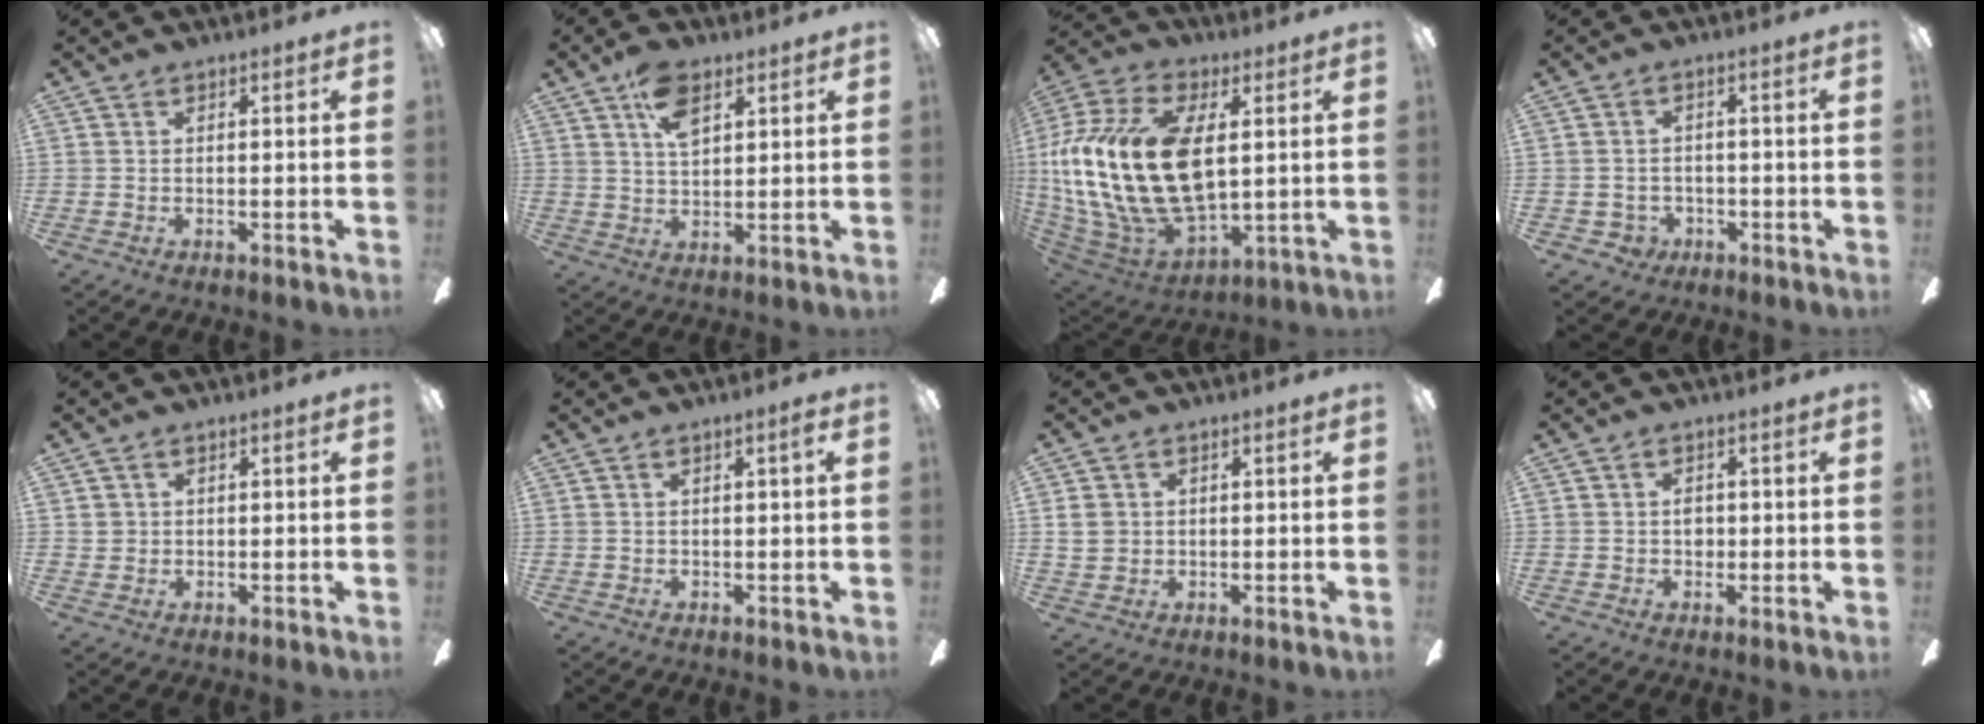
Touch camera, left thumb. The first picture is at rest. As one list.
[{"total": 8.2, "force": [4.3, 4.3, 5.5], "torque": [-0.094, -0.003, 0.076]}, {"total": 25.7, "force": [3.1, 14.3, 21.1], "torque": [-0.472, -0.007, 0.057]}, {"total": 3.1, "force": [-1.0, 2.8, 0.7], "torque": [-0.014, 0.004, -0.019]}, {"total": 1.6, "force": [0.4, 1.5, 0.3], "torque": [-0.008, 0.005, 0.006]}, {"total": 1.6, "force": [0.6, 0.1, 1.5], "torque": [-0.028, 0.003, 0.009]}, {"total": 4.1, "force": [0.6, 3.7, 1.6], "torque": [-0.021, 0.002, 0.009]}, {"total": 2.5, "force": [0.1, 2.0, 1.6], "torque": [-0.022, 0.003, -0.001]}]